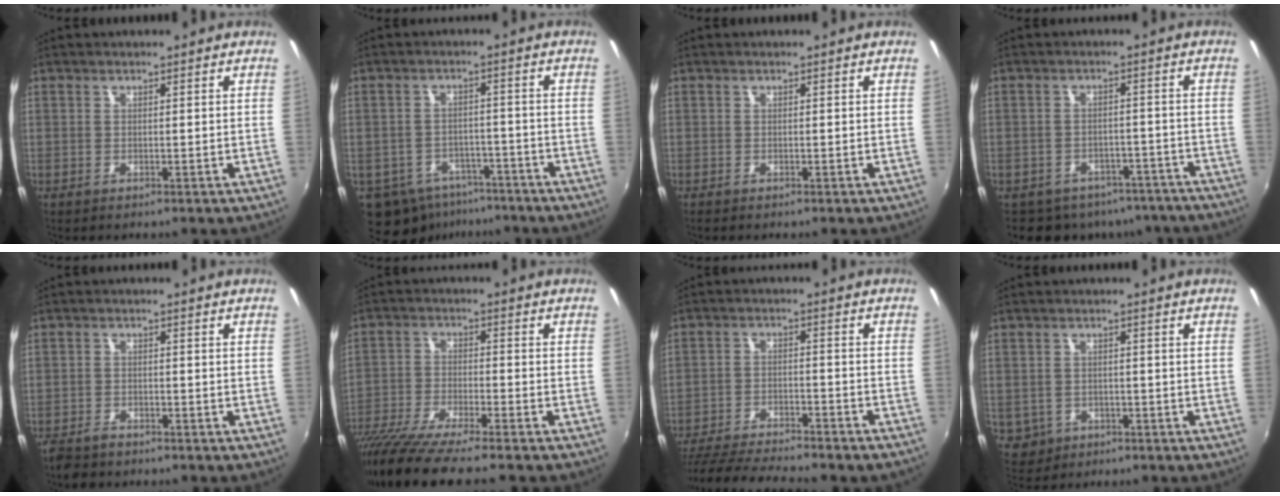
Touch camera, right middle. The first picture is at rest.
{"total": 10.8, "force": [-5.2, 8.3, 4.6], "torque": [-0.125, -0.006, -0.057]}
{"total": 0.0}
{"total": 13.0, "force": [-10.4, 6.9, 3.7], "torque": [-0.081, 0.009, -0.118]}
{"total": 4.5, "force": [-3.9, 1.7, 1.5], "torque": [-0.048, -0.013, -0.073]}
{"total": 15.1, "force": [-12.6, 0.2, 8.2], "torque": [-0.176, -0.048, -0.229]}
{"total": 18.9, "force": [-16.3, 3.0, 9.1], "torque": [-0.181, -0.037, -0.250]}
{"total": 4.7, "force": [-1.4, 4.2, 1.5], "torque": [-0.043, 0.000, -0.009]}